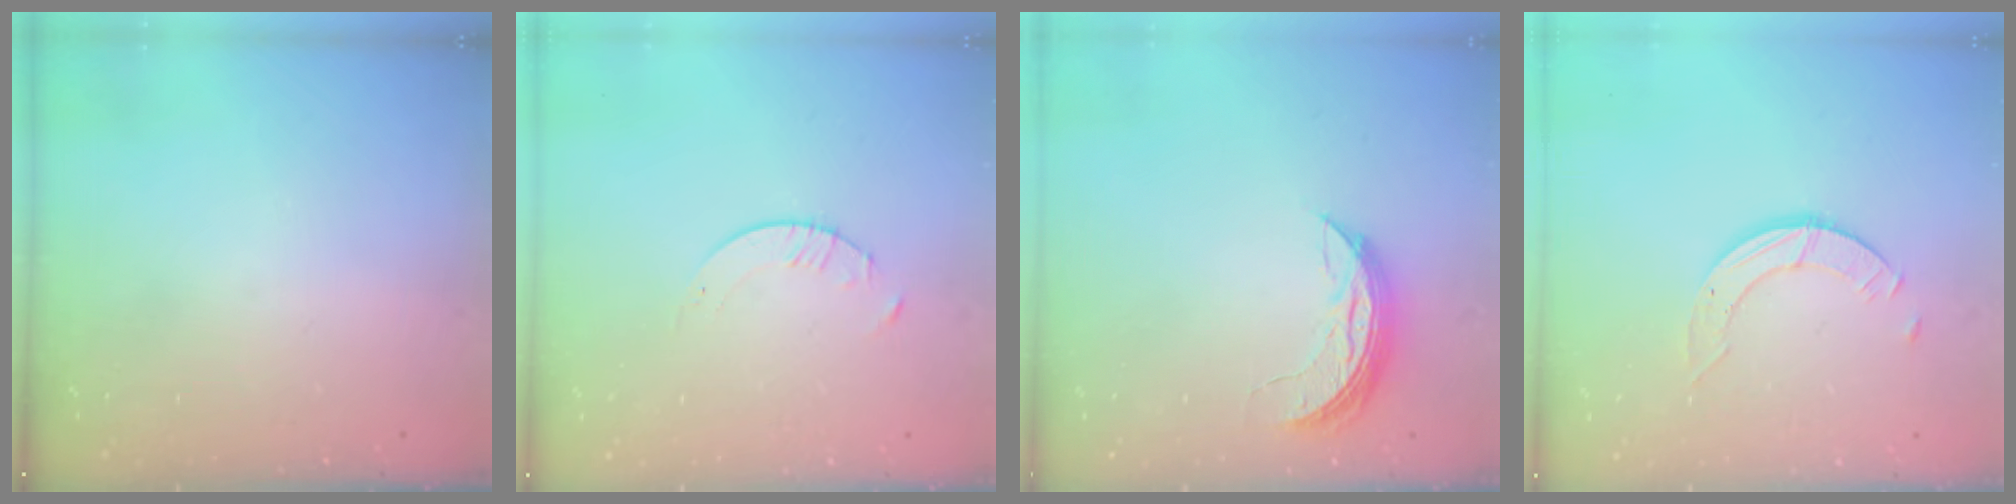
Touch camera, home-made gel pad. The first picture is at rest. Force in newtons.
{"total": 2.1, "press": 2.1, "slide": 0.3}
{"total": 7.2, "press": 7.2, "slide": 0.7}
{"total": 3.6, "press": 3.5, "slide": 0.4}